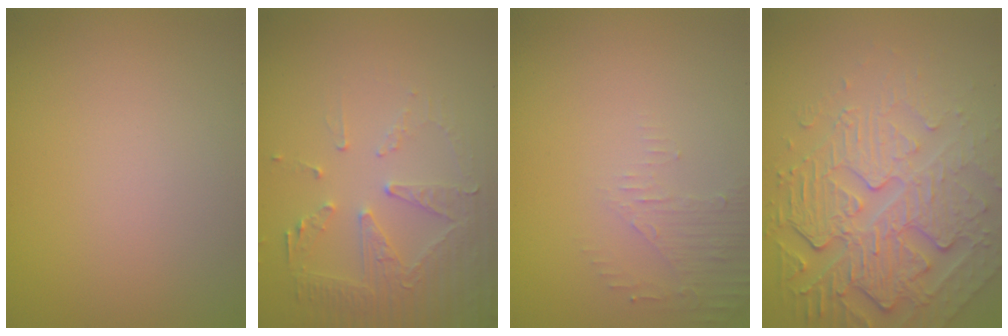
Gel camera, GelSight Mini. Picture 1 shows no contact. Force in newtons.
{"total": 5.3, "press": 3.7, "slide": 3.8}
{"total": 1.9, "press": 1.8, "slide": 0.4}
{"total": 7.1, "press": 5.2, "slide": 4.8}